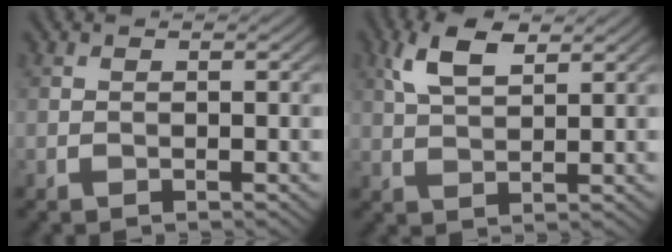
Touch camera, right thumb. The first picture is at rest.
{"total": 5.9, "force": [3.0, 2.5, 4.4], "torque": [-0.100, 0.008, 0.060]}